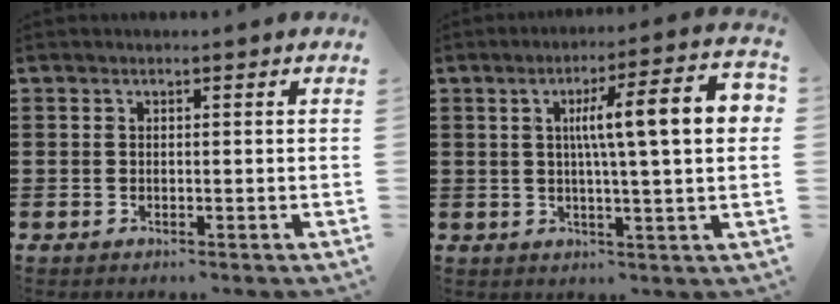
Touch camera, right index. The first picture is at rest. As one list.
[{"total": 11.2, "force": [1.8, 1.1, 11.0], "torque": [-0.187, -0.001, 0.022]}]